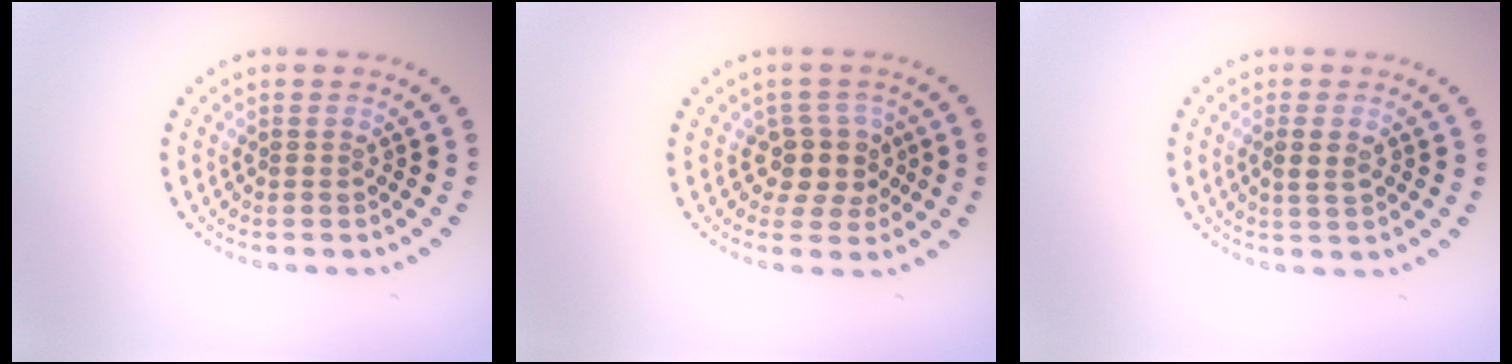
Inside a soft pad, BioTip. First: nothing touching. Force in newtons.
{"total": 2.9, "press": 2.3, "slide": 1.7}
{"total": 1.3, "press": 1.3, "slide": 0.3}